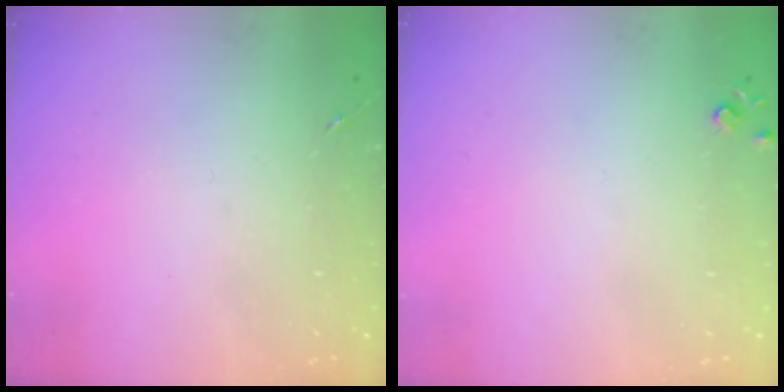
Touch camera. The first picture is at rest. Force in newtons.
{"total": 4.3, "press": 4.3, "slide": 0.7}